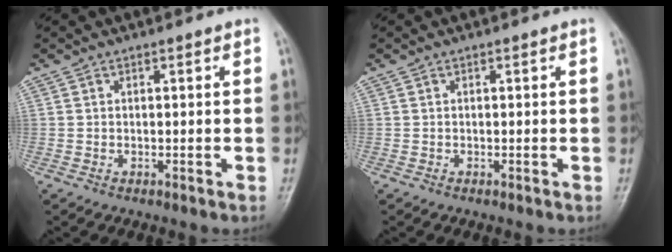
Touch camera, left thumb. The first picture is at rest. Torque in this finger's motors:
{"motor_torque": [-0.16, -0.15, -0.24, 0.14, 0.00]}